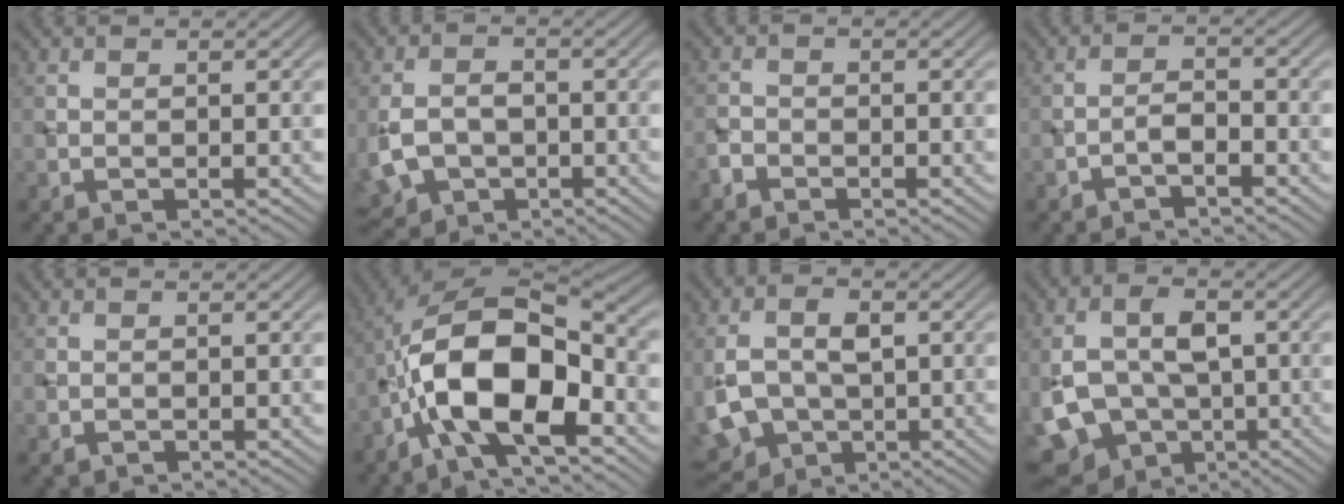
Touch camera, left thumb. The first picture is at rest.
{"total": 6.3, "force": [-2.0, 4.5, 4.0], "torque": [-0.094, -0.016, -0.039]}
{"total": 1.5, "force": [-1.2, 0.8, 0.3], "torque": [-0.006, 0.001, -0.031]}
{"total": 2.0, "force": [-1.5, 0.5, 1.2], "torque": [-0.023, 0.009, -0.034]}
{"total": 0.6, "force": [-0.1, 0.5, 0.1], "torque": [0.000, -0.005, -0.001]}
{"total": 14.5, "force": [-4.1, 6.6, 12.2], "torque": [-0.220, 0.004, -0.083]}
{"total": 9.6, "force": [-1.6, 6.5, 6.8], "torque": [-0.154, -0.013, -0.029]}
{"total": 10.9, "force": [-2.5, 7.5, 7.5], "torque": [-0.154, -0.012, -0.047]}